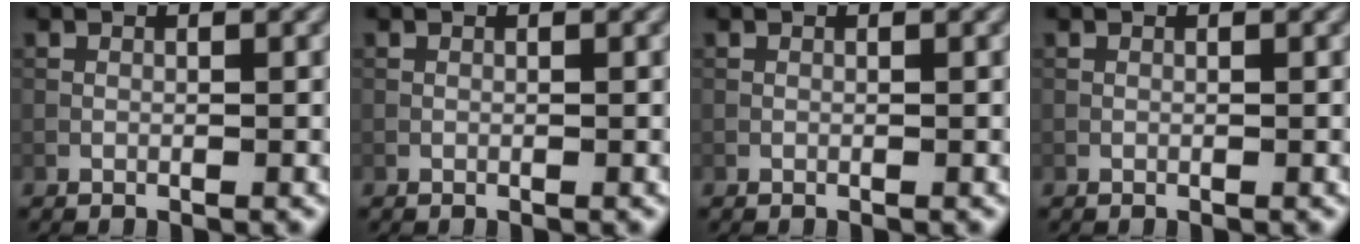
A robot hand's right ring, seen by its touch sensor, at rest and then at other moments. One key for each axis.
{"total": 0.0}
{"total": 0.0}
{"total": 0.0}